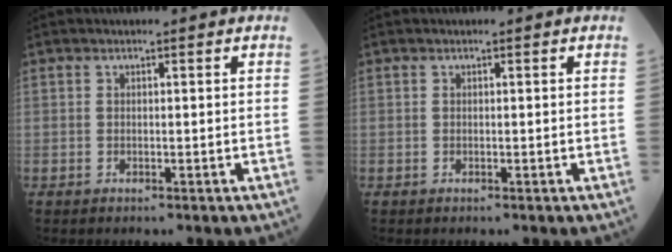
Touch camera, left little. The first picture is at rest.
{"total": 0.0}